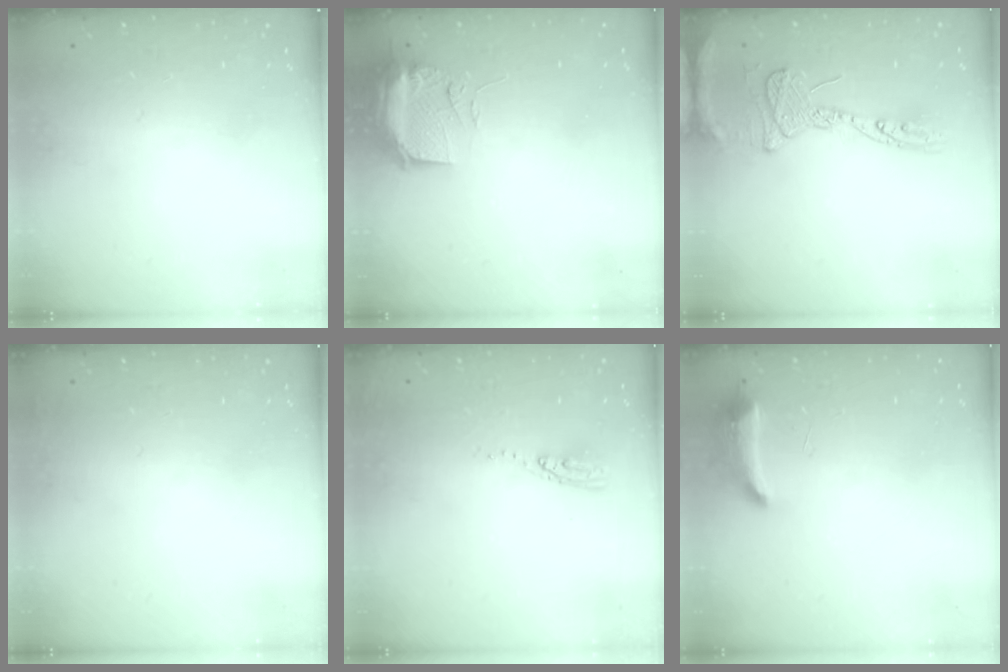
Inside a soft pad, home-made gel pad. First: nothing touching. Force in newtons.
{"total": 10.0, "press": 9.9, "slide": 1.6}
{"total": 15.5, "press": 15.4, "slide": 1.2}
{"total": 2.8, "press": 2.2, "slide": 1.7}
{"total": 5.0, "press": 5.0, "slide": 0.5}
{"total": 8.3, "press": 8.1, "slide": 1.8}